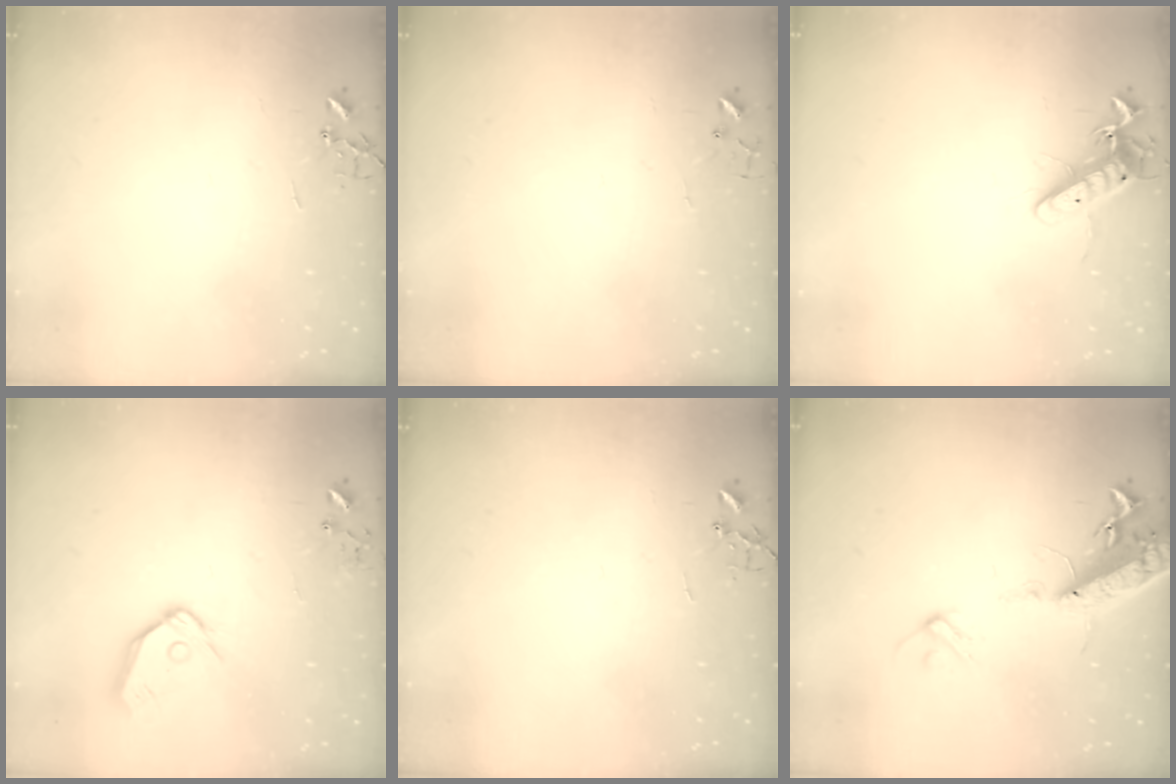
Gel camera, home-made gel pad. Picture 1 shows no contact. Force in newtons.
{"total": 4.2, "press": 4.1, "slide": 0.3}
{"total": 12.4, "press": 12.4, "slide": 0.9}
{"total": 12.2, "press": 12.1, "slide": 1.5}
{"total": 0.0}
{"total": 15.6, "press": 15.2, "slide": 3.5}